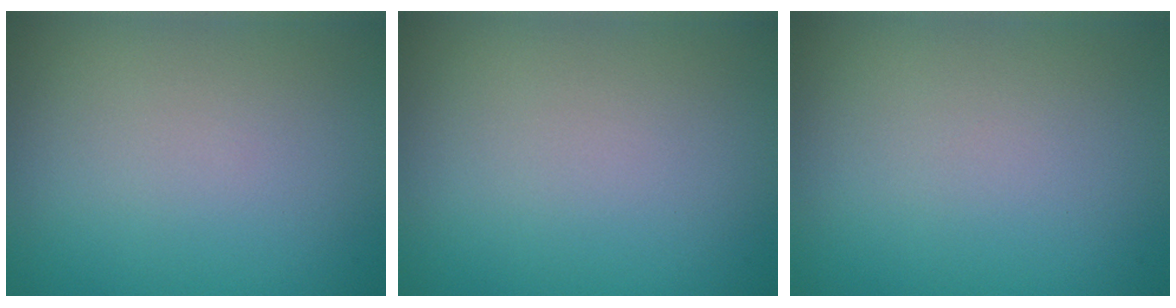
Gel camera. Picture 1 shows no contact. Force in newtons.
{"total": 0.0}
{"total": 0.0}